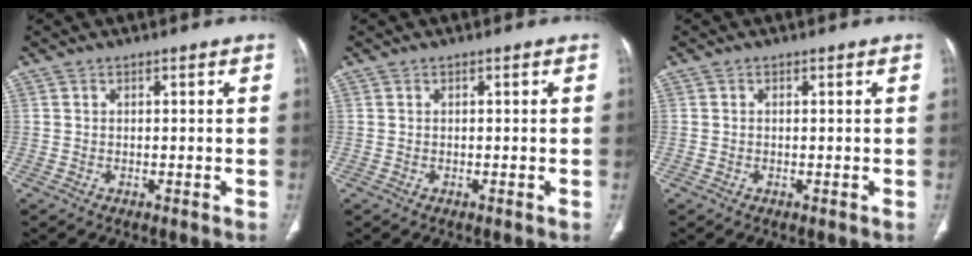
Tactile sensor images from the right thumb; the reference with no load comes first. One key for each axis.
{"total": 0.0}
{"total": 0.0}